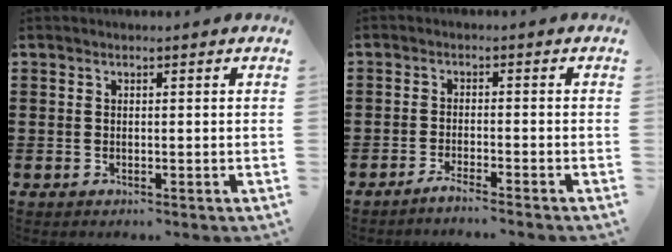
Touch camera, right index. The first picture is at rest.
{"total": 2.2, "force": [-2.0, -0.6, 0.6], "torque": [-0.009, -0.001, -0.039]}